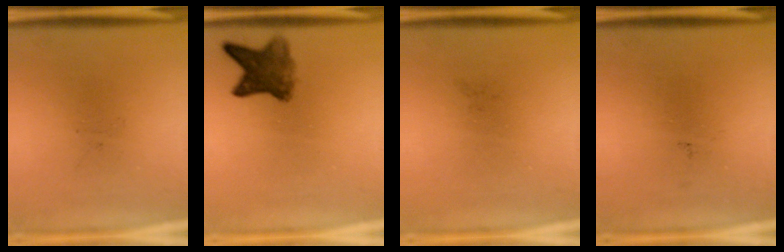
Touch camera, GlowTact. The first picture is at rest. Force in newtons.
{"total": 5.8}
{"total": 0.0}
{"total": 0.0}